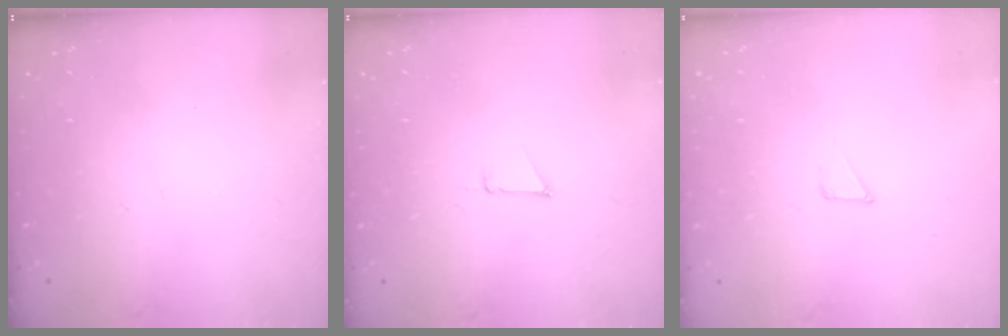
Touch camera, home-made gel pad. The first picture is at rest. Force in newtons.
{"total": 2.5, "press": 2.5, "slide": 0.1}
{"total": 2.9, "press": 2.9, "slide": 0.3}